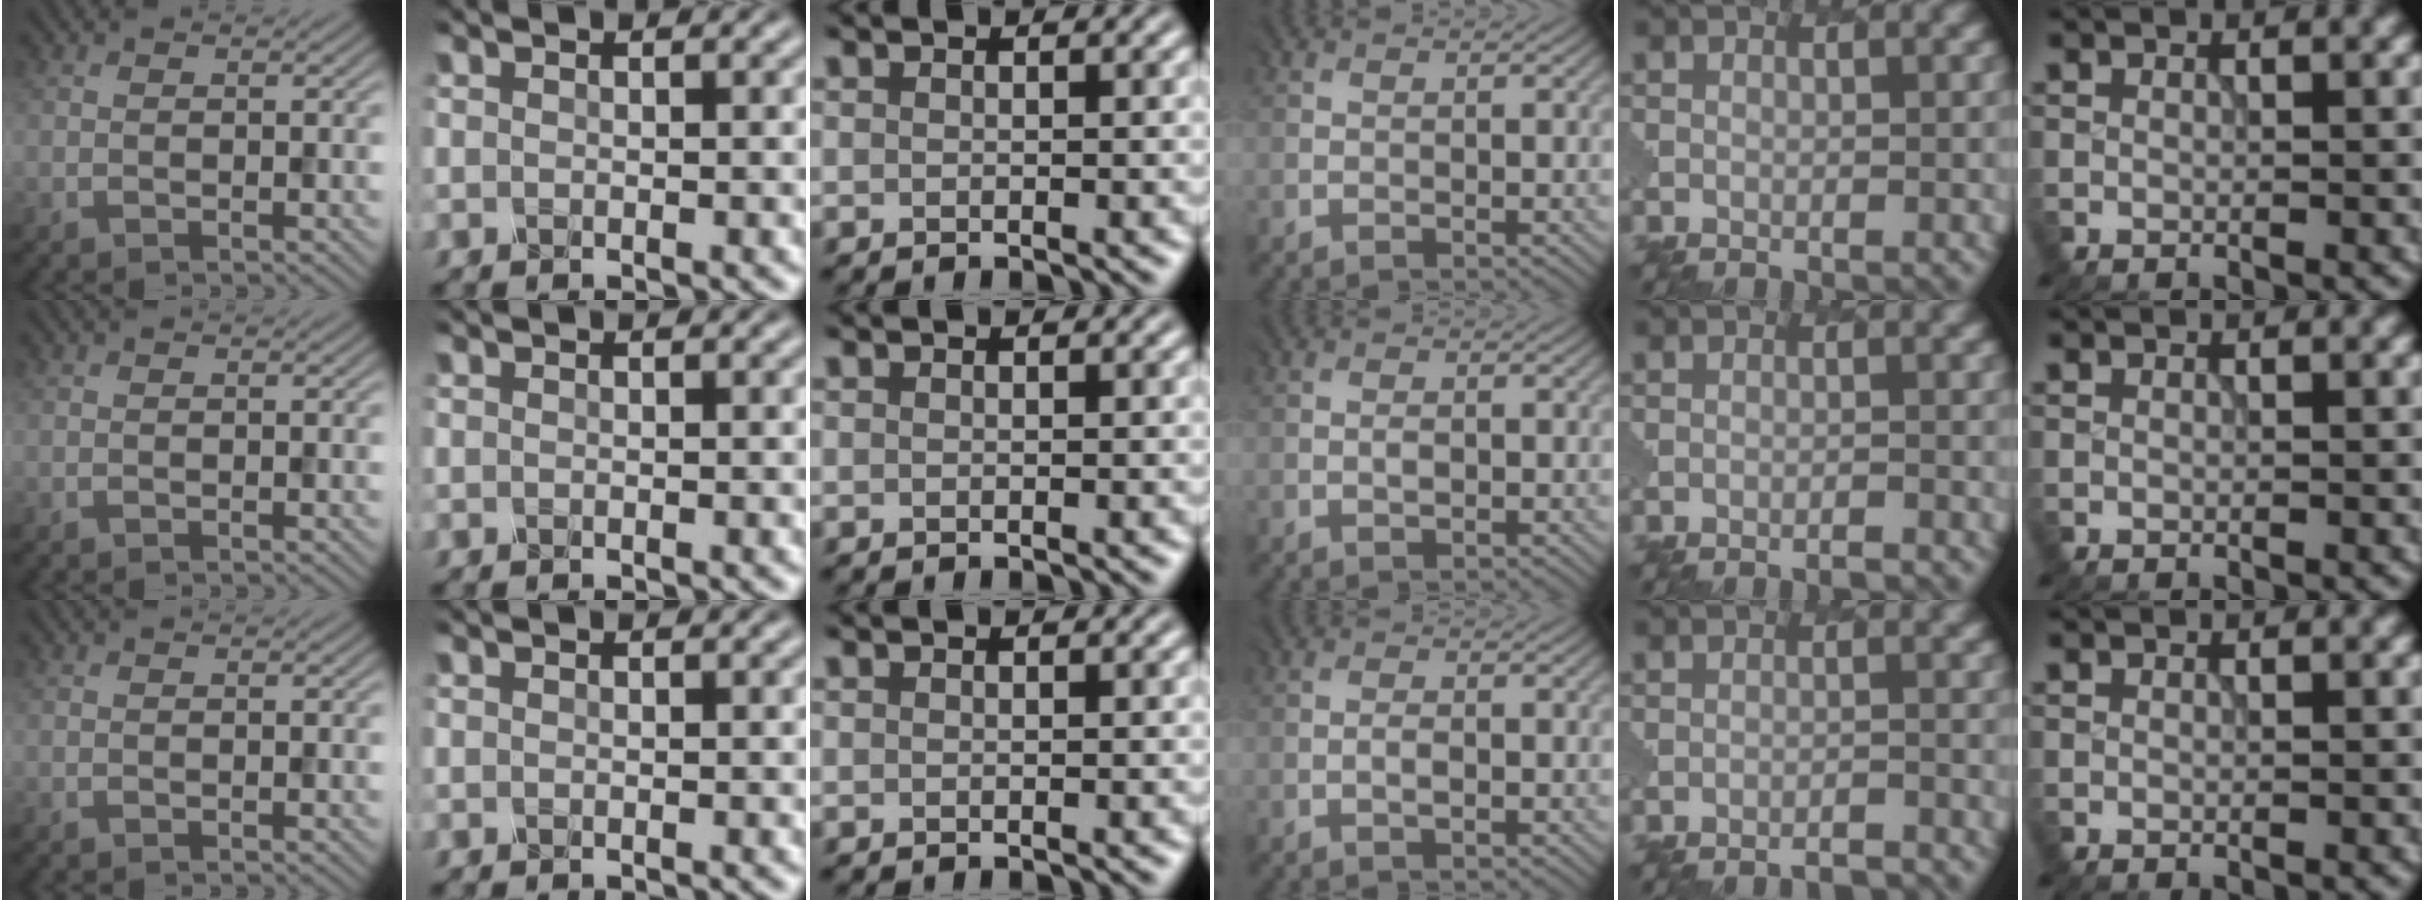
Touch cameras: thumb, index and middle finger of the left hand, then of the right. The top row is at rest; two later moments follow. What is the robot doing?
{"motion": "dispense", "object": "pipette"}